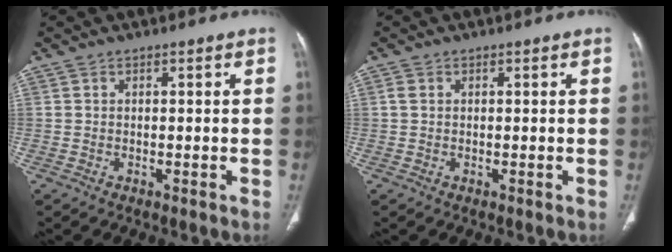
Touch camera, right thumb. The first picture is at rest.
{"total": 1.2, "force": [0.3, 0.8, 0.8], "torque": [-0.018, 0.003, 0.008]}